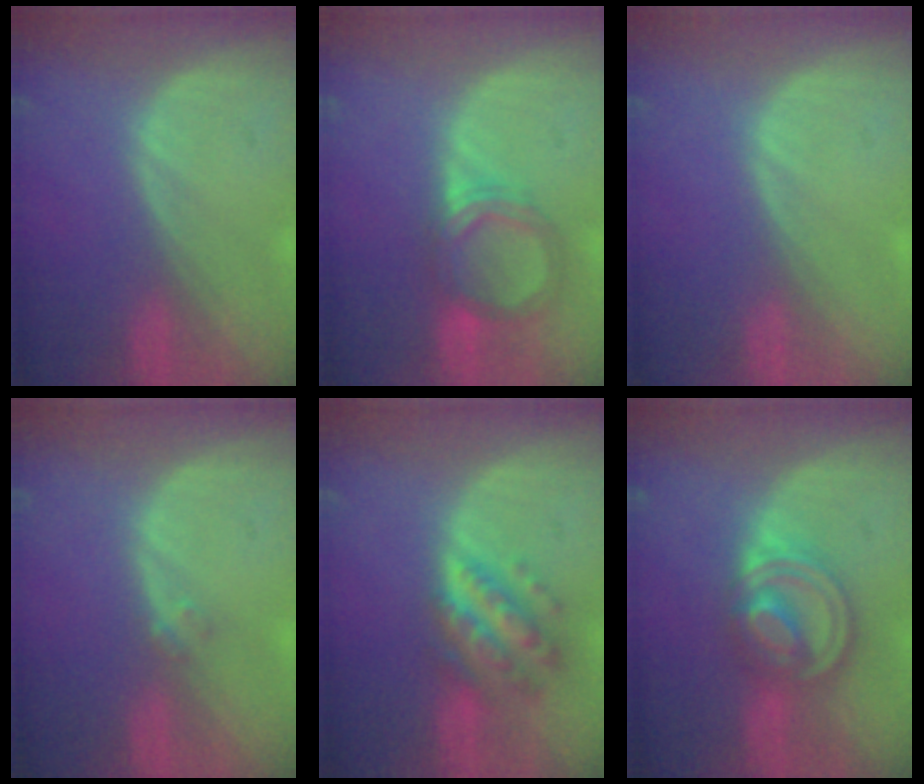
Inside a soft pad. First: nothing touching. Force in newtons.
{"total": 5.5, "press": 5.5, "slide": 0.7}
{"total": 0.0}
{"total": 1.2, "press": 1.1, "slide": 0.6}
{"total": 7.0, "press": 7.0, "slide": 0.4}
{"total": 8.1, "press": 6.9, "slide": 4.2}